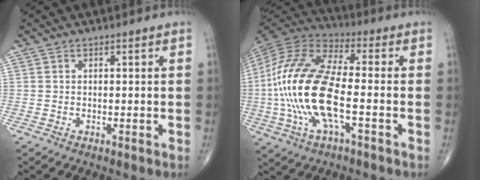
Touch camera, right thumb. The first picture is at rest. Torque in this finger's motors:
{"motor_torque": [2.48, 2.44, 2.59, 0.18, 0.39]}